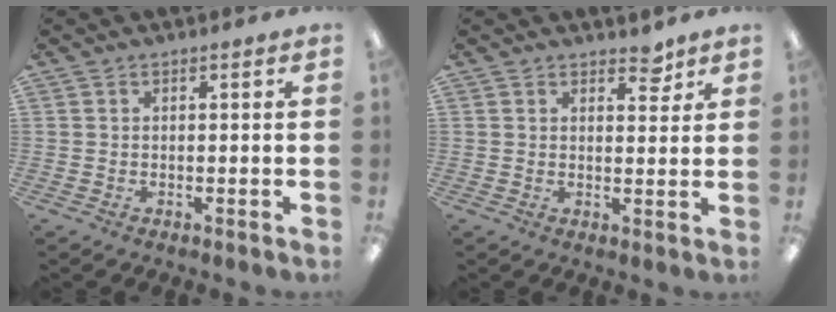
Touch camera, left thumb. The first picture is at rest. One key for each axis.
{"total": 3.7, "fx": 3.1, "fy": 1.5, "fz": 1.3, "tx": 0.002, "ty": -0.020, "tz": 0.050}